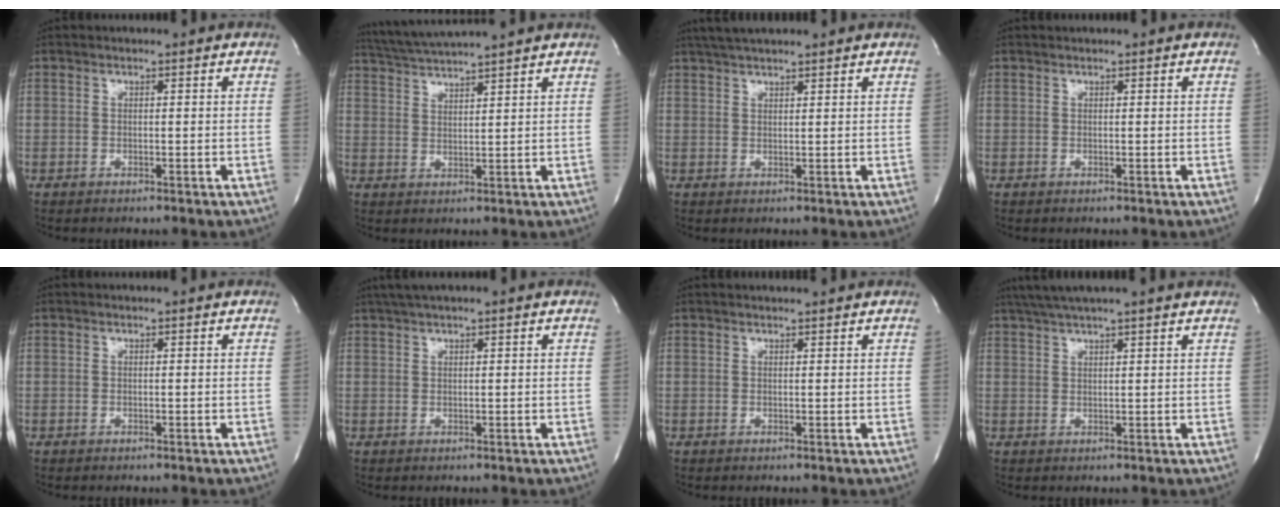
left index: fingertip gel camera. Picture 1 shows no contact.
{"total": 8.0, "force": [7.3, -1.6, 2.7], "torque": [-0.055, 0.009, 0.125]}
{"total": 5.4, "force": [4.6, 0.4, 2.7], "torque": [-0.046, 0.023, 0.079]}
{"total": 0.0}
{"total": 0.0}
{"total": 3.4, "force": [2.5, 0.0, 2.3], "torque": [-0.044, 0.017, 0.045]}
{"total": 2.0, "force": [1.9, -0.2, 0.6], "torque": [-0.006, 0.005, 0.023]}
{"total": 8.0, "force": [6.7, -0.9, 4.3], "torque": [-0.072, 0.024, 0.094]}